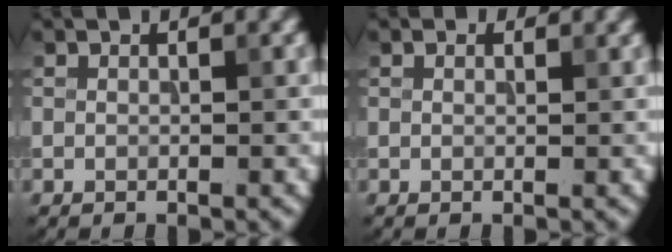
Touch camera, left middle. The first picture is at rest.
{"total": 0.6, "force": [0.4, 0.3, 0.2], "torque": [-0.003, -0.001, 0.004]}